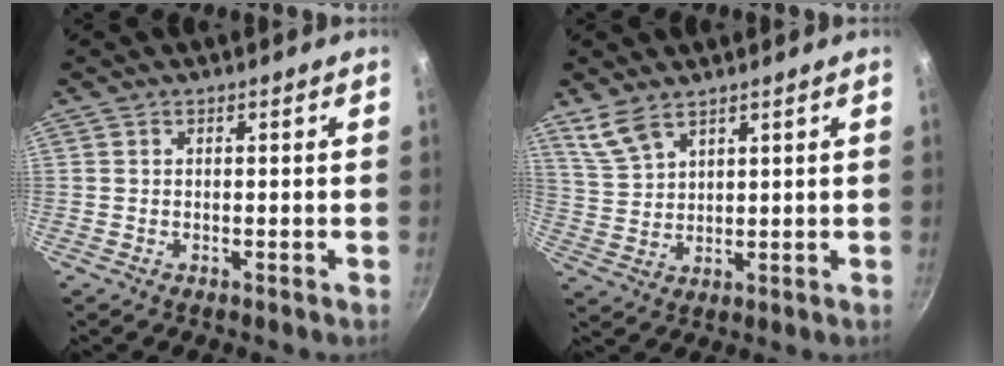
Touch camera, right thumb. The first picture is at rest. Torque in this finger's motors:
{"motor_torque": [-0.60, 0.53, -0.37, 0.30, 0.13]}